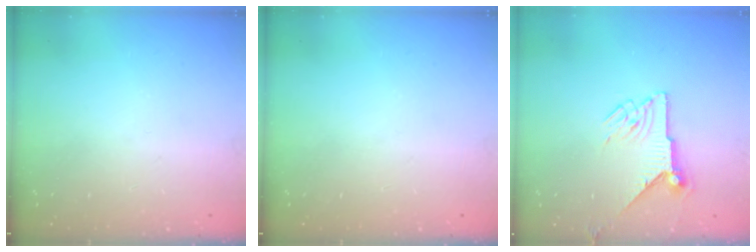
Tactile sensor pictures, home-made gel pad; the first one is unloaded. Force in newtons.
{"total": 0.0}
{"total": 9.5, "press": 9.5, "slide": 0.5}